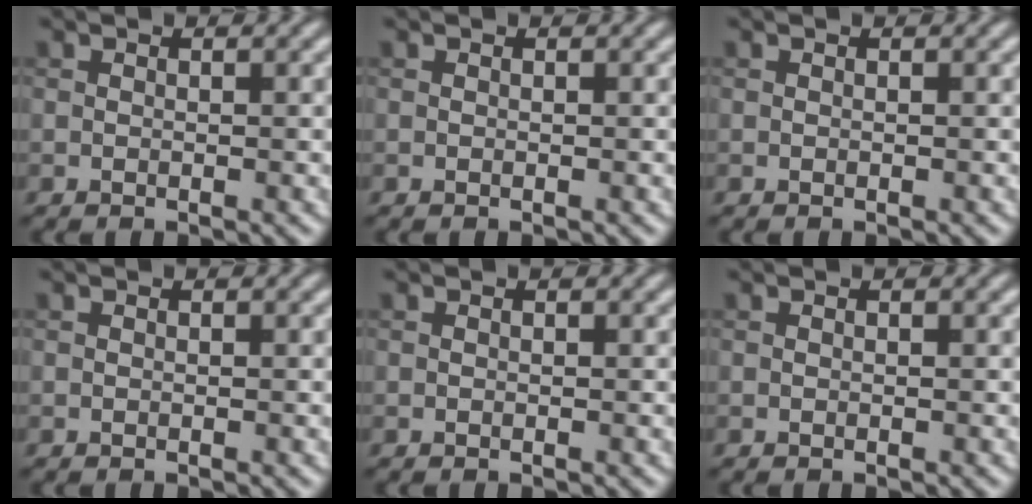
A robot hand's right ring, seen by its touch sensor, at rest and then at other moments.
{"total": 0.0}
{"total": 0.0}
{"total": 0.0}
{"total": 0.0}
{"total": 0.0}